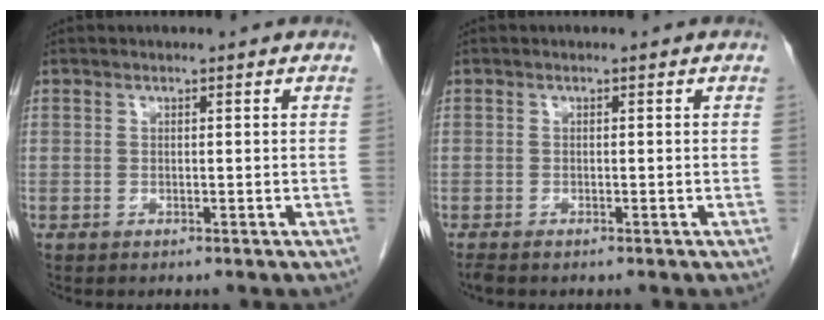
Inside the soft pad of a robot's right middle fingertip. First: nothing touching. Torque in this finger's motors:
{"motor_torque": [-0.09, 0.13, 0.00, 0.00]}